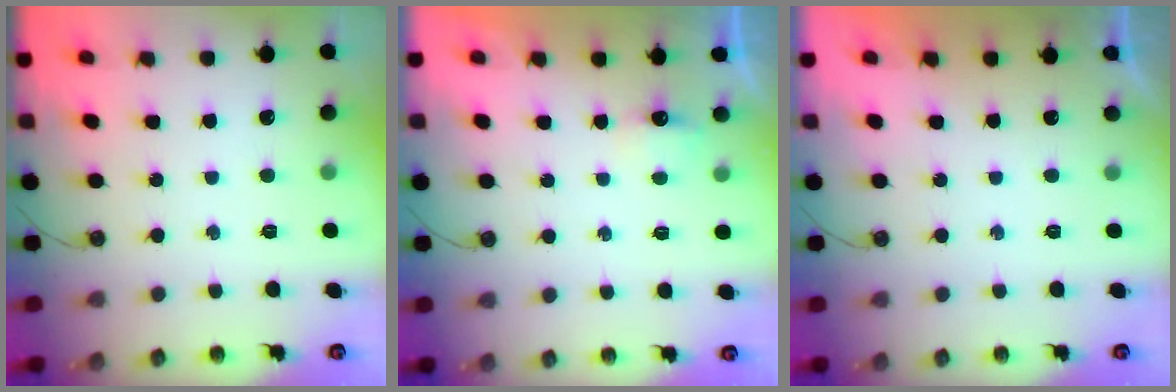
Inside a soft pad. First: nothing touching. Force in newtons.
{"total": 2.7, "press": 2.6, "slide": 0.4}
{"total": 0.0}